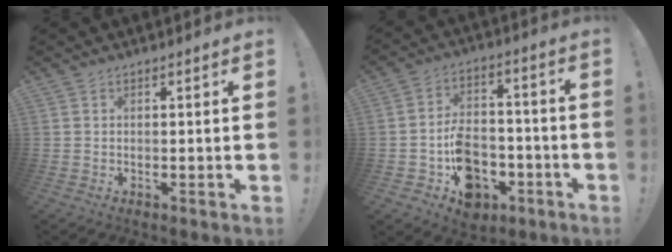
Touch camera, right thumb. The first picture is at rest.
{"total": 12.7, "force": [-5.7, 9.4, 6.5], "torque": [-0.092, 0.043, -0.090]}